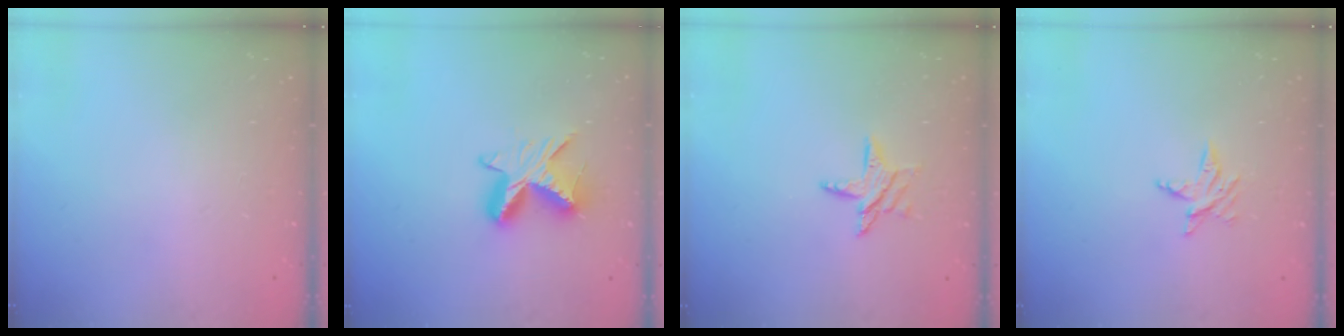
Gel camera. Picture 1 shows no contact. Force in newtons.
{"total": 8.7, "press": 8.7, "slide": 0.2}
{"total": 7.4, "press": 7.4, "slide": 0.5}
{"total": 4.0, "press": 3.9, "slide": 0.5}